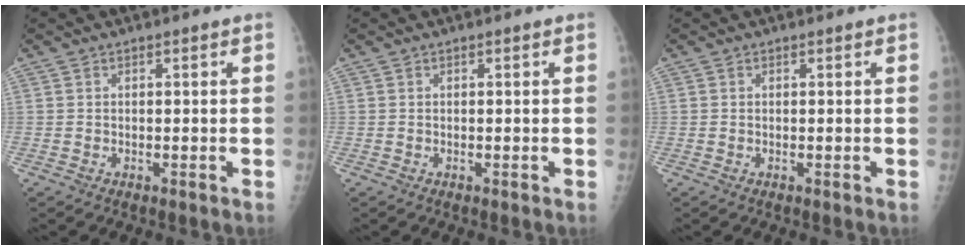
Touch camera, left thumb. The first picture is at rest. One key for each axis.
{"total": 0.0}
{"total": 0.0}